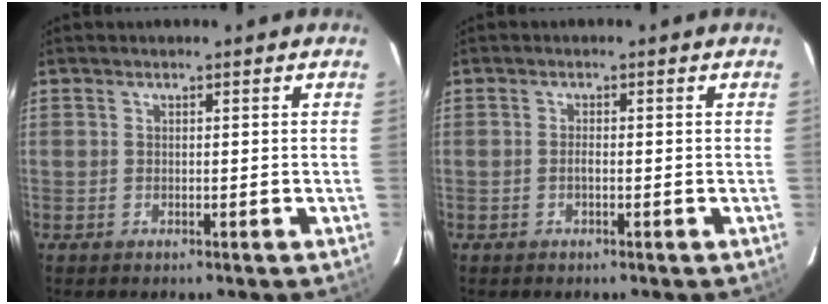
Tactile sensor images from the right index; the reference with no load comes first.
{"total": 0.6, "force": [-0.3, 0.2, 0.5], "torque": [-0.011, 0.002, -0.005]}